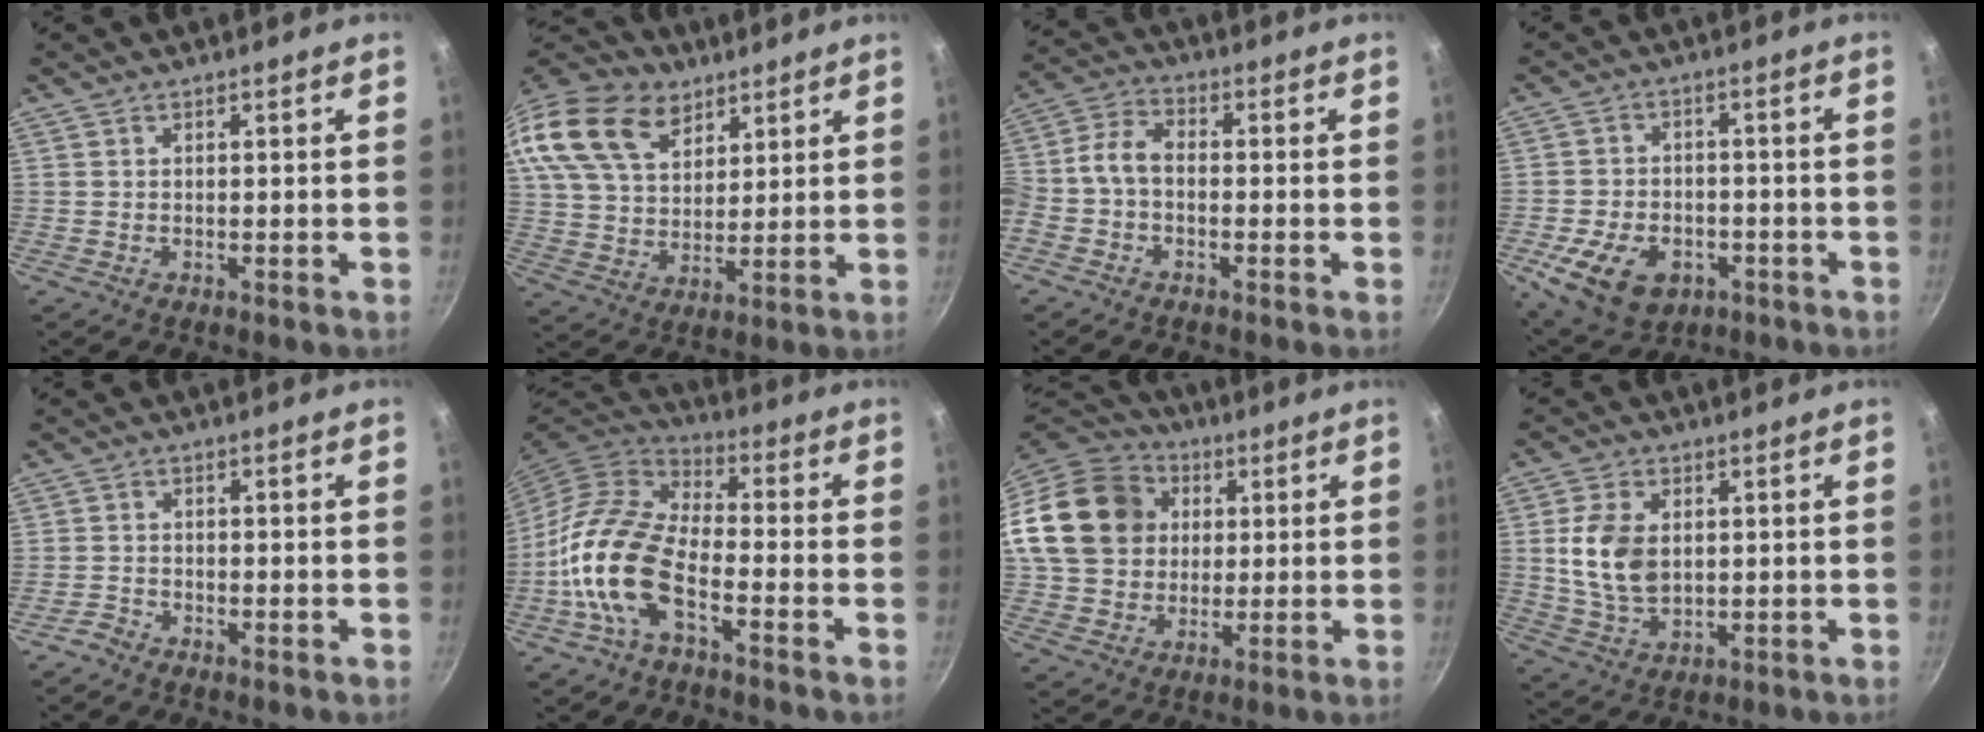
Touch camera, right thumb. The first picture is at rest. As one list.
[{"total": 21.1, "force": [12.4, 13.1, 10.8], "torque": [-0.209, -0.013, 0.229]}, {"total": 6.8, "force": [-1.9, 4.3, 4.9], "torque": [-0.109, 0.038, -0.051]}, {"total": 13.0, "force": [-5.0, 8.9, 8.0], "torque": [-0.133, 0.015, -0.071]}, {"total": 1.9, "force": [-1.7, 0.7, 0.4], "torque": [-0.014, 0.014, -0.036]}, {"total": 15.1, "force": [-5.6, 7.3, 12.0], "torque": [-0.231, 0.040, -0.124]}, {"total": 21.0, "force": [3.8, 17.3, 11.2], "torque": [-0.197, 0.031, 0.067]}, {"total": 10.0, "force": [1.4, 6.7, 7.4], "torque": [-0.131, -0.011, 0.031]}]